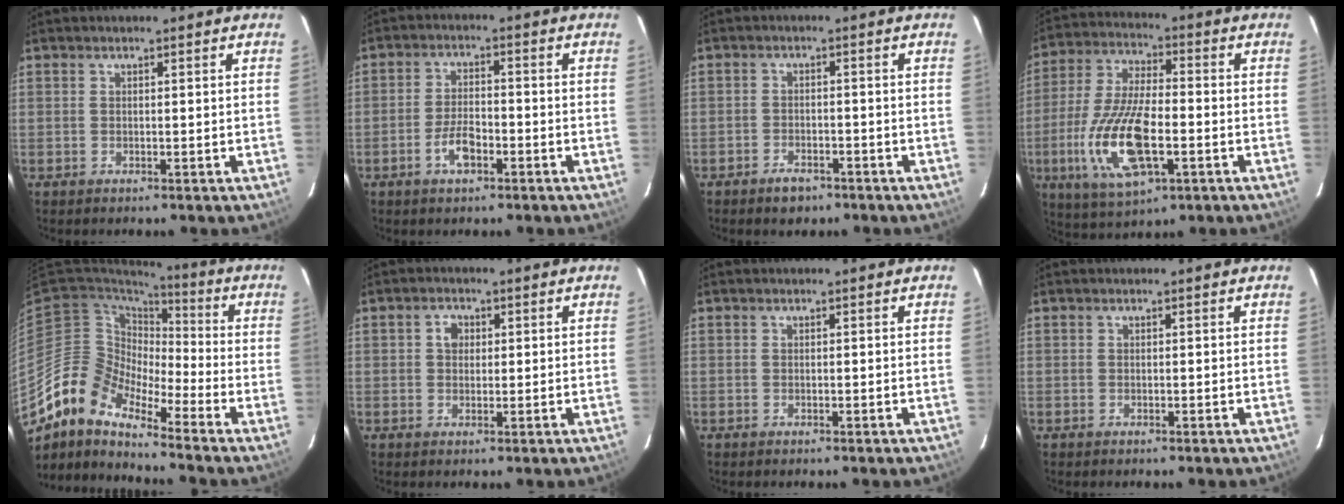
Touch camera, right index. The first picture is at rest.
{"total": 5.3, "force": [-2.7, 2.3, 3.9], "torque": [-0.083, 0.004, -0.048]}
{"total": 4.0, "force": [-2.9, 2.4, 1.5], "torque": [-0.036, 0.007, -0.043]}
{"total": 16.9, "force": [-4.9, 6.6, 14.8], "torque": [-0.316, -0.014, -0.088]}
{"total": 11.4, "force": [-9.8, 4.1, 4.1], "torque": [-0.065, 0.005, -0.205]}
{"total": 2.4, "force": [0.5, 2.1, 1.1], "torque": [-0.015, 0.010, 0.007]}
{"total": 0.0}
{"total": 0.0}